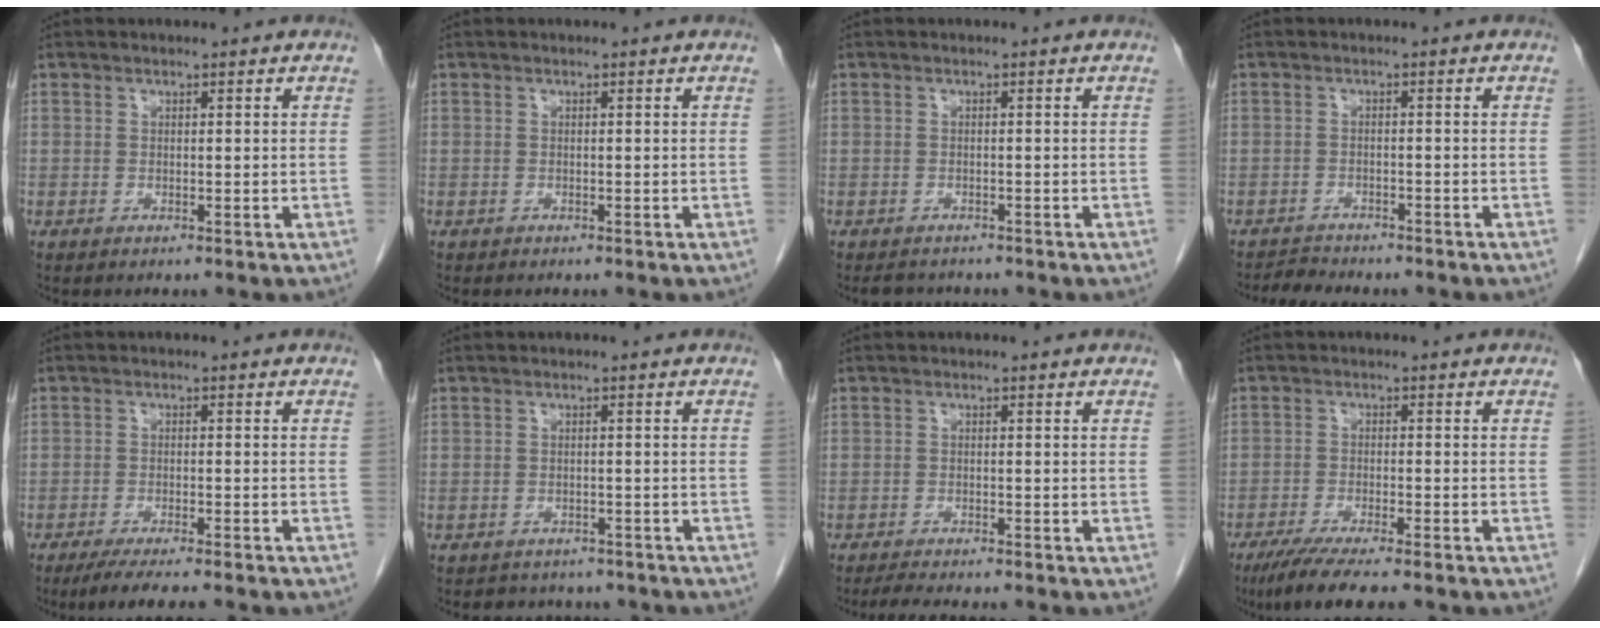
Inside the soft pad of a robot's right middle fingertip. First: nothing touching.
{"total": 0.0}
{"total": 3.0, "force": [-2.7, 1.2, 0.6], "torque": [-0.012, -0.005, -0.036]}
{"total": 2.8, "force": [-2.8, 0.3, 0.1], "torque": [-0.007, -0.011, -0.046]}
{"total": 8.7, "force": [-7.3, 0.5, 4.7], "torque": [-0.060, -0.016, -0.108]}
{"total": 6.7, "force": [-5.8, 3.1, 1.1], "torque": [-0.011, 0.008, -0.062]}
{"total": 4.7, "force": [-4.3, 0.4, 2.1], "torque": [-0.034, -0.014, -0.065]}
{"total": 9.0, "force": [-7.1, 0.7, 5.4], "torque": [-0.083, -0.021, -0.110]}